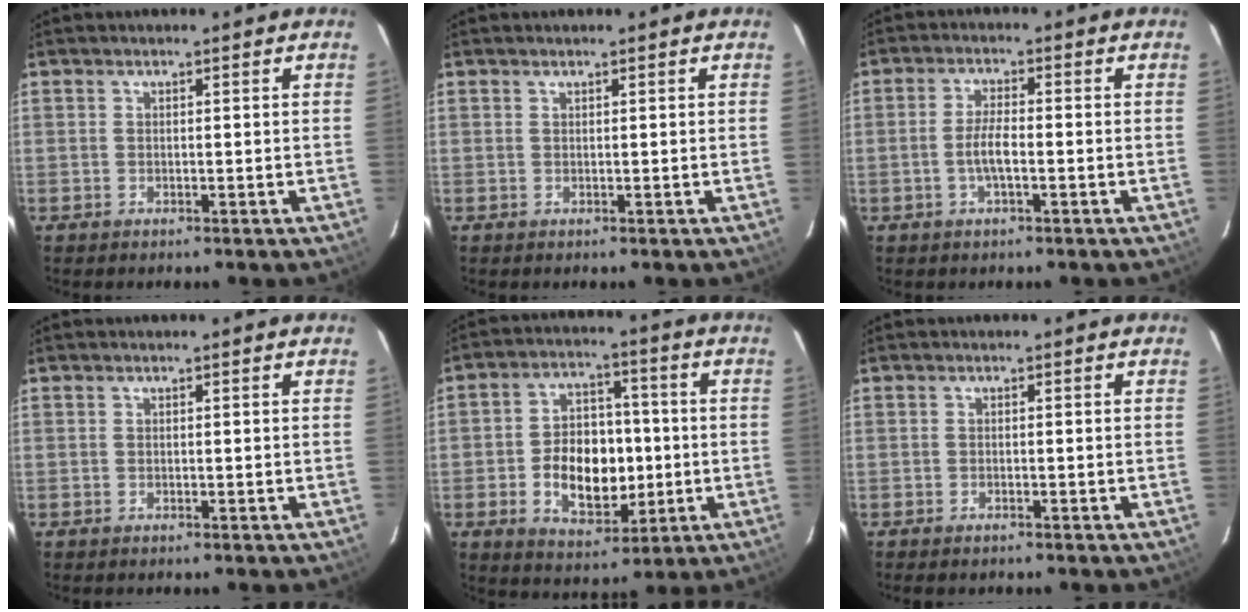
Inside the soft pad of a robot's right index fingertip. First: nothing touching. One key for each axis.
{"total": 0.0}
{"total": 3.9, "fx": -1.1, "fy": 0.8, "fz": 3.6, "tx": -0.074, "ty": 0.004, "tz": -0.021}
{"total": 0.0}
{"total": 12.9, "fx": -2.2, "fy": 8.7, "fz": 9.3, "tx": -0.181, "ty": 0.018, "tz": -0.020}
{"total": 1.3, "fx": -1.1, "fy": 0.3, "fz": 0.6, "tx": -0.016, "ty": -0.003, "tz": -0.021}